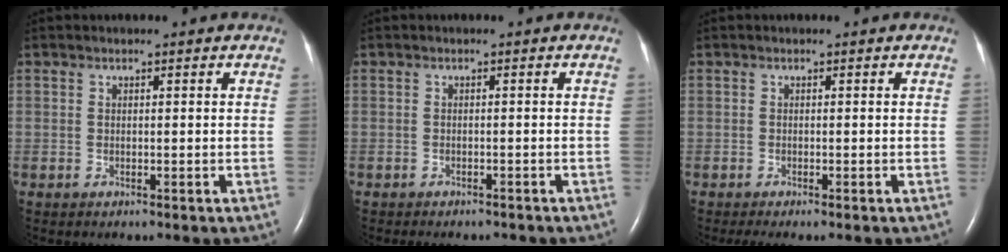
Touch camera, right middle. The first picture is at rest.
{"total": 5.5, "force": [-4.8, 1.8, 1.9], "torque": [-0.024, -0.001, -0.056]}
{"total": 2.0, "force": [-1.5, 0.0, 1.2], "torque": [-0.023, -0.007, -0.023]}